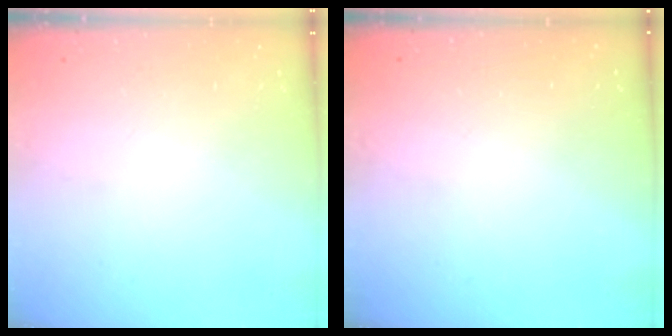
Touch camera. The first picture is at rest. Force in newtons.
{"total": 3.5, "press": 3.5, "slide": 0.1}